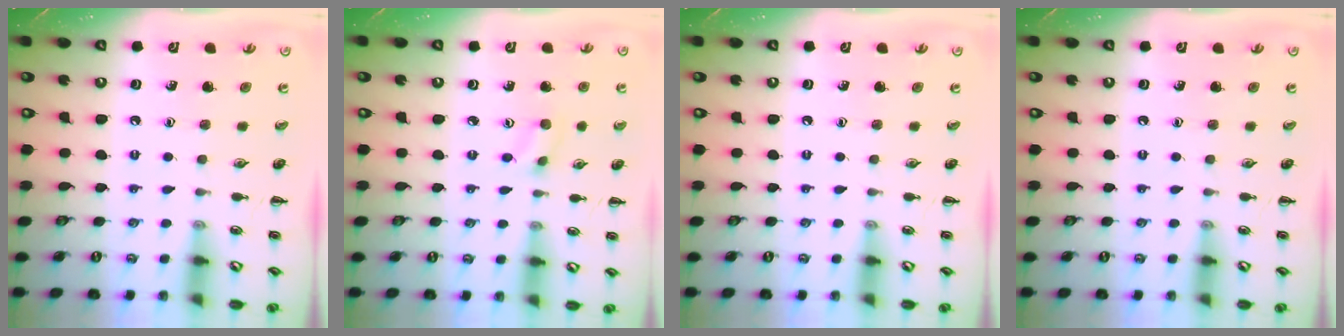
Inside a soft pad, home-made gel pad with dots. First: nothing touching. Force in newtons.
{"total": 3.4, "press": 3.2, "slide": 1.3}
{"total": 0.0}
{"total": 0.0}